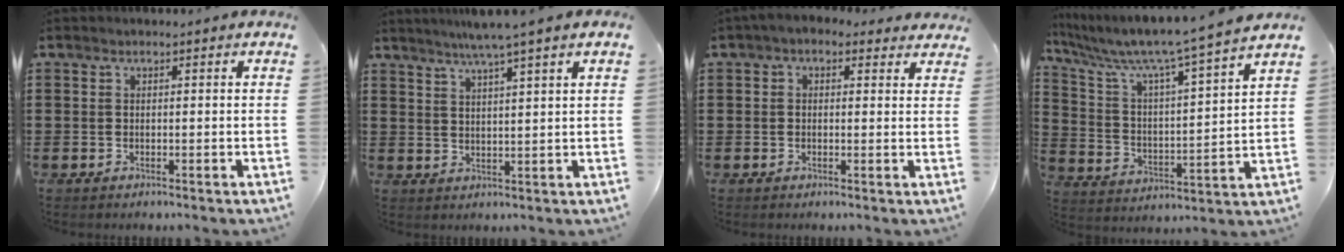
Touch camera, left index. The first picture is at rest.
{"total": 4.3, "force": [3.4, -1.0, 2.4], "torque": [-0.055, -0.010, 0.057]}
{"total": 1.5, "force": [0.5, 1.3, 0.6], "torque": [-0.018, 0.008, 0.007]}
{"total": 7.4, "force": [6.5, -0.4, 3.6], "torque": [-0.102, -0.053, 0.098]}